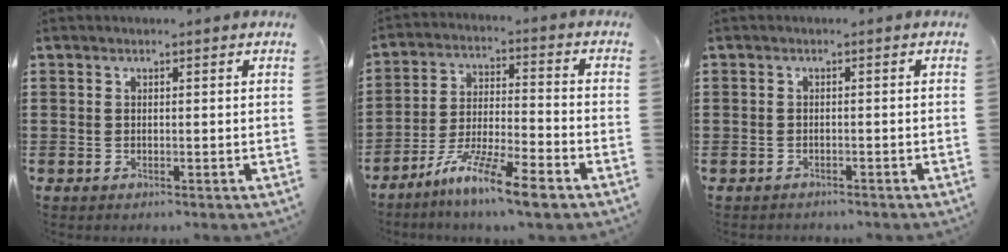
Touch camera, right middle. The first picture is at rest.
{"total": 9.3, "force": [-7.3, 0.4, 5.8], "torque": [-0.114, -0.001, -0.141]}
{"total": 0.8, "force": [-0.7, 0.2, -0.2], "torque": [0.001, 0.003, -0.017]}